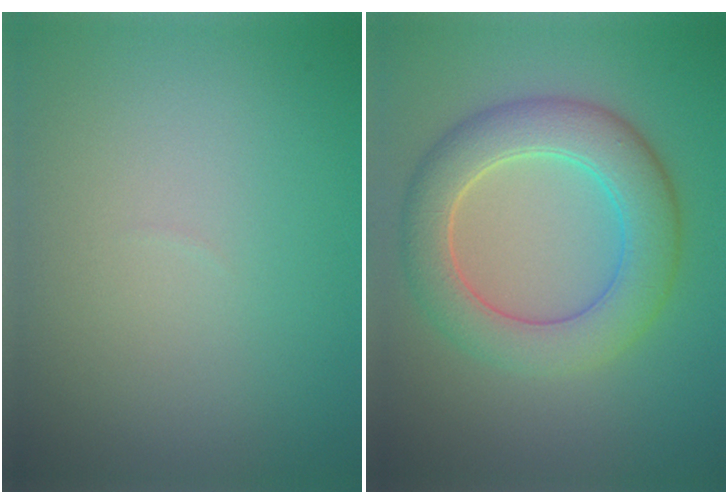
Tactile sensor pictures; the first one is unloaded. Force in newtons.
{"total": 6.5, "press": 6.4, "slide": 0.6}